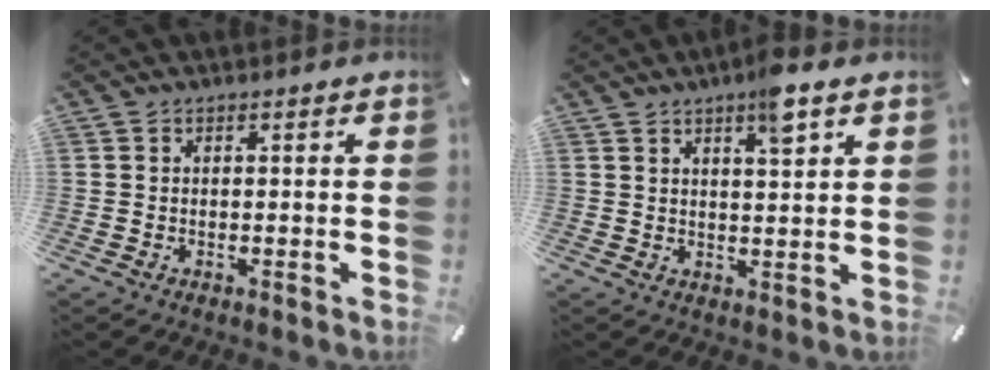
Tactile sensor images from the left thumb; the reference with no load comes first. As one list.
[{"total": 6.4, "force": [4.2, 1.3, 4.7], "torque": [-0.070, -0.018, 0.066]}]